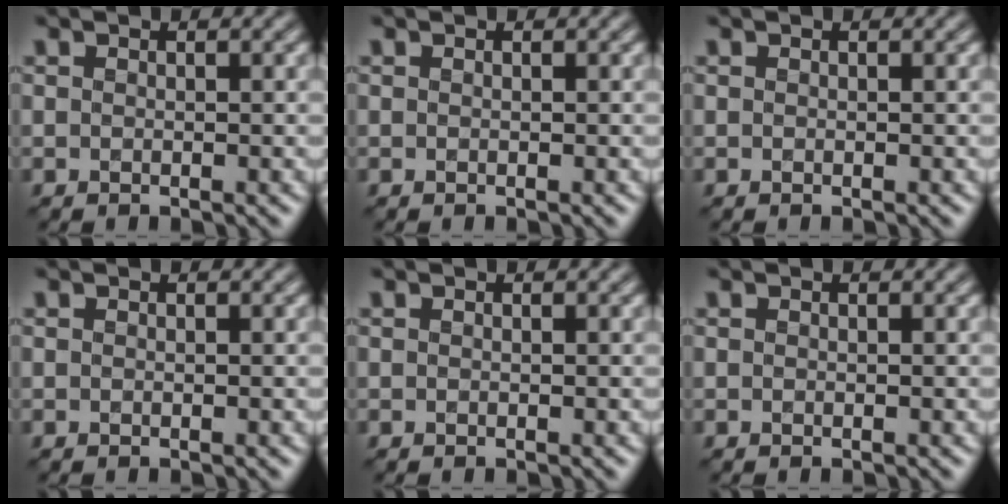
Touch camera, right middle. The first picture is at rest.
{"total": 0.0}
{"total": 0.0}
{"total": 0.0}
{"total": 0.0}
{"total": 0.0}